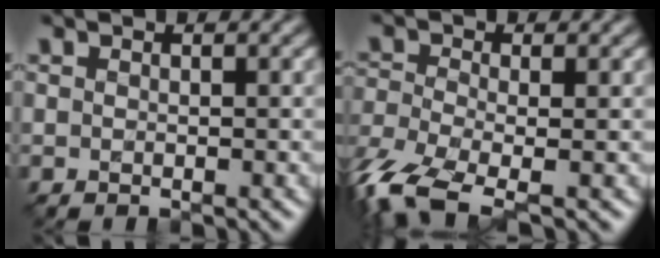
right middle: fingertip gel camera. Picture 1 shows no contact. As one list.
[{"total": 7.0, "force": [-4.2, 2.7, 4.9], "torque": [-0.117, -0.022, -0.091]}]